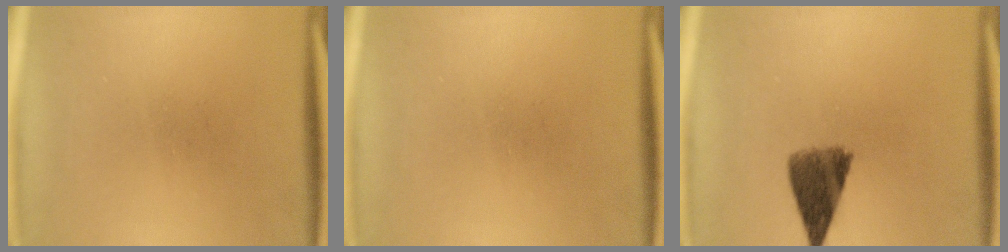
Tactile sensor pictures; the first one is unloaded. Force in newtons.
{"total": 0.0}
{"total": 7.1}